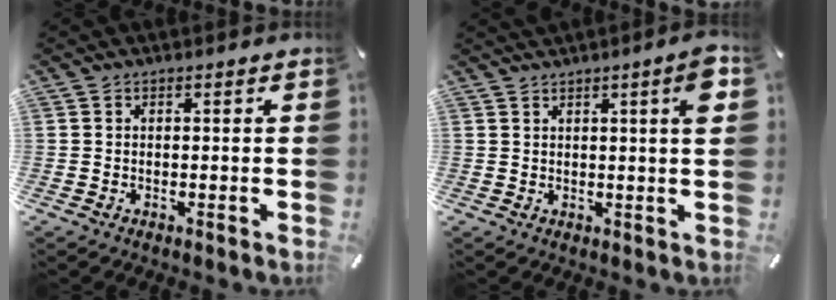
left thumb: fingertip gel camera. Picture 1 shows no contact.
{"total": 5.7, "force": [2.4, 0.4, 5.2], "torque": [-0.077, -0.009, 0.033]}